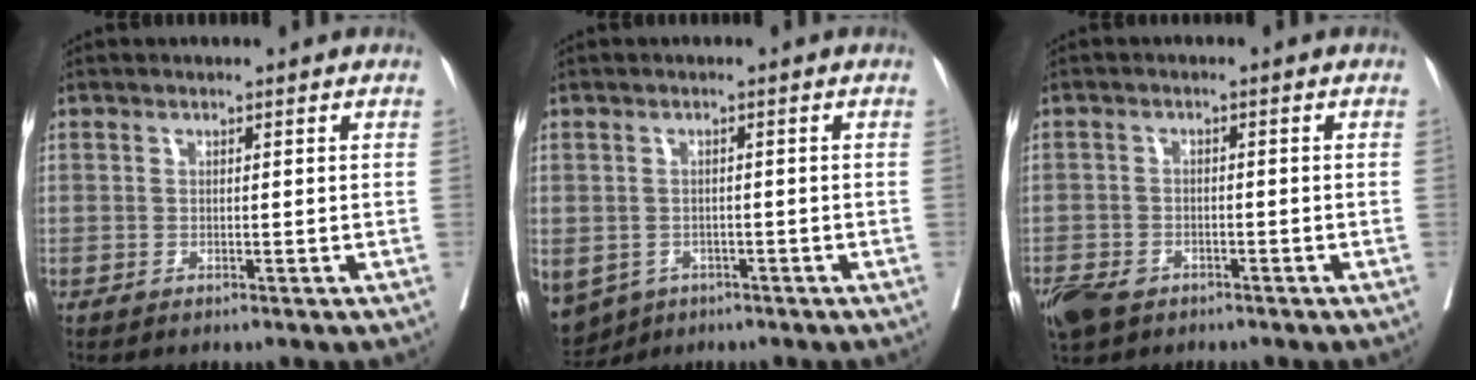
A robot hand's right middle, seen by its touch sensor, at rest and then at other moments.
{"total": 11.8, "force": [-5.9, 9.2, 4.5], "torque": [-0.135, -0.010, -0.077]}
{"total": 8.1, "force": [-5.2, 4.8, 3.9], "torque": [-0.094, -0.009, -0.084]}